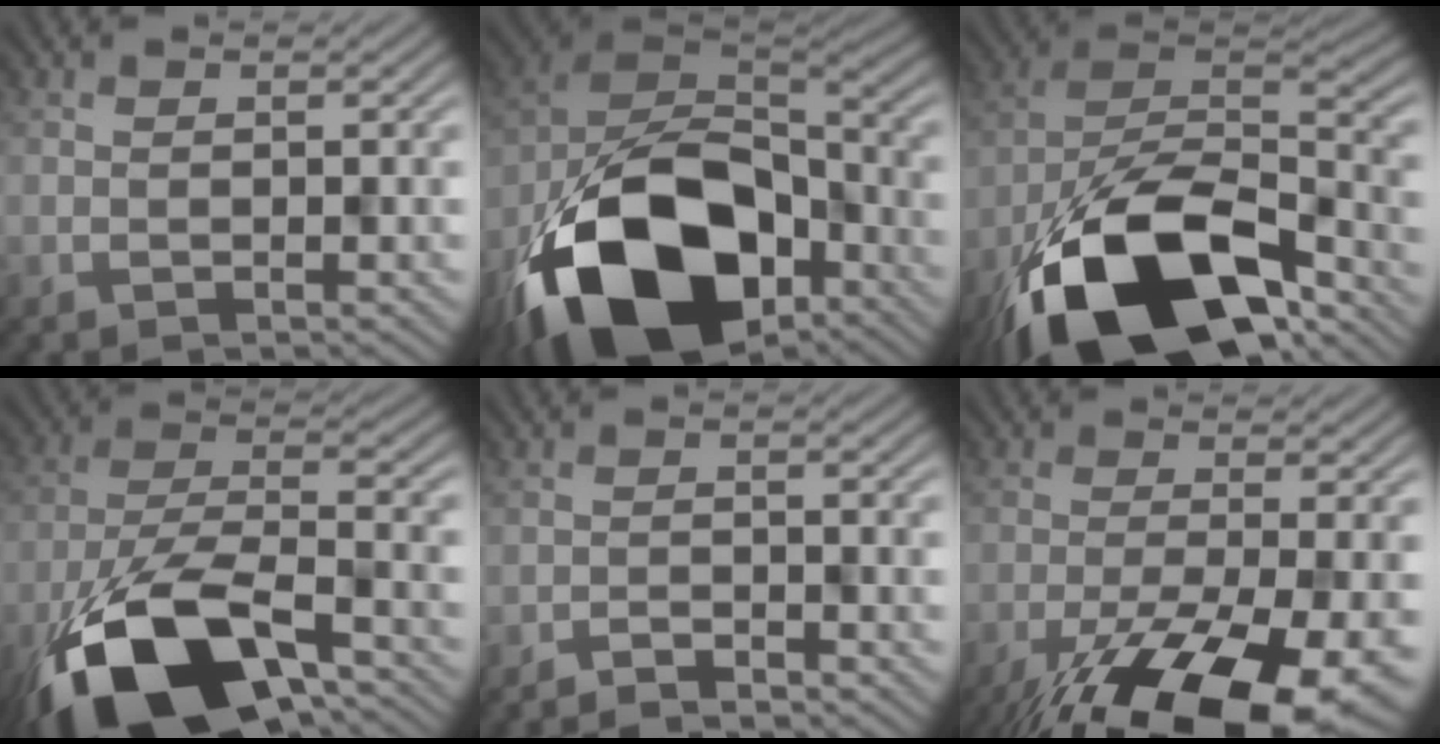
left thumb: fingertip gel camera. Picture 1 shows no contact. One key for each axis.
{"total": 19.3, "fx": -10.7, "fy": 11.3, "fz": 11.5, "tx": -0.239, "ty": -0.037, "tz": -0.178}
{"total": 19.4, "fx": -11.8, "fy": 8.6, "fz": 12.9, "tx": -0.248, "ty": -0.034, "tz": -0.192}
{"total": 17.7, "fx": -10.3, "fy": 7.4, "fz": 12.4, "tx": -0.246, "ty": -0.029, "tz": -0.177}
{"total": 2.5, "fx": -2.4, "fy": 0.1, "fz": 0.4, "tx": -0.009, "ty": 0.004, "tz": -0.043}
{"total": 15.0, "fx": -9.2, "fy": 4.1, "fz": 11.1, "tx": -0.197, "ty": -0.040, "tz": -0.131}